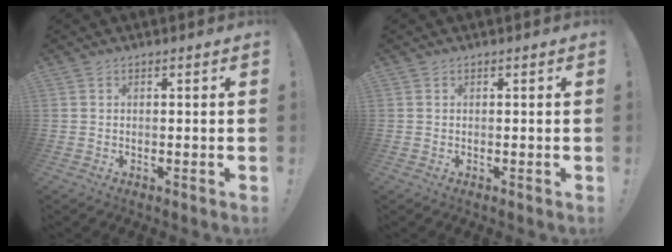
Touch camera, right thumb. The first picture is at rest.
{"total": 0.0}